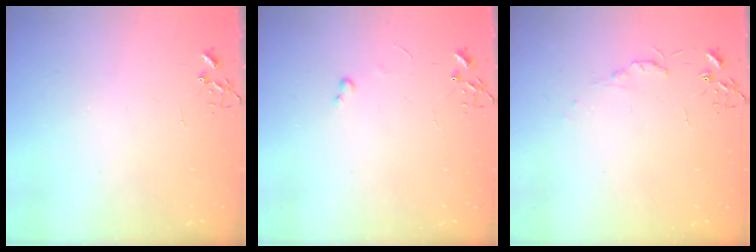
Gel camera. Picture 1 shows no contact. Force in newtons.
{"total": 2.4, "press": 2.3, "slide": 0.4}
{"total": 4.8, "press": 4.8, "slide": 0.7}